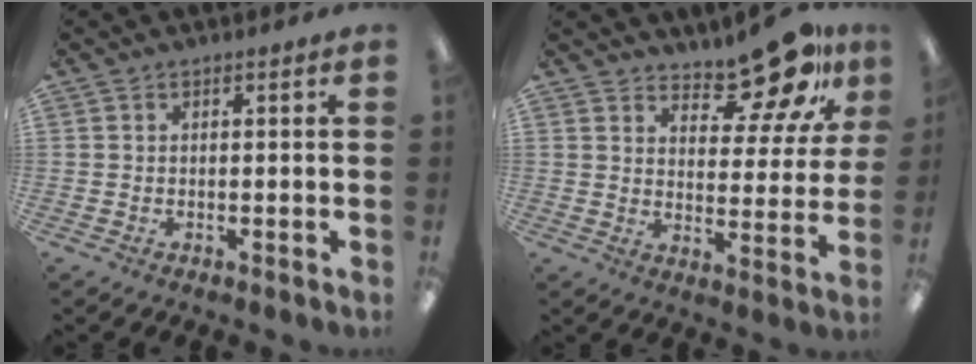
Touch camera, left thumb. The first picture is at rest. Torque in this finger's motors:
{"motor_torque": [0.24, 0.23, -0.39, 0.01, 0.12]}